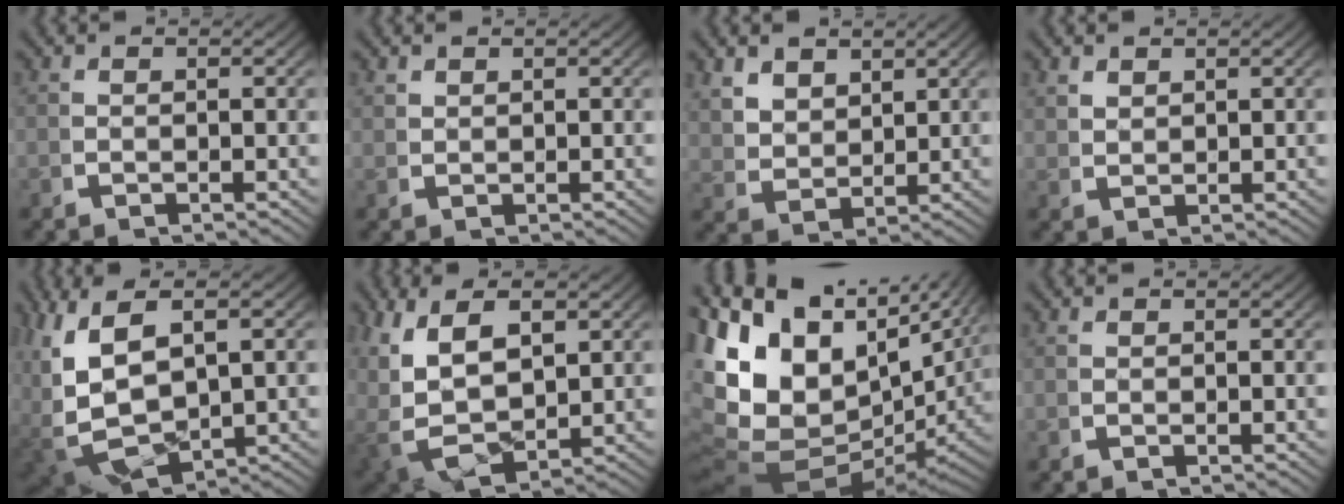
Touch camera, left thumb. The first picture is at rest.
{"total": 1.1, "force": [1.1, 0.1, 0.1], "torque": [0.002, 0.002, 0.028]}
{"total": 3.7, "force": [2.3, 2.2, 1.8], "torque": [-0.041, -0.018, 0.059]}
{"total": 1.6, "force": [1.6, 0.3, 0.3], "torque": [0.000, 0.002, 0.039]}
{"total": 13.2, "force": [-0.4, 9.5, 9.2], "torque": [-0.242, -0.050, 0.021]}
{"total": 10.1, "force": [-0.1, 7.5, 6.8], "torque": [-0.185, -0.047, 0.025]}
{"total": 18.0, "force": [1.8, 12.3, 13.0], "torque": [-0.247, -0.029, 0.041]}
{"total": 0.0}